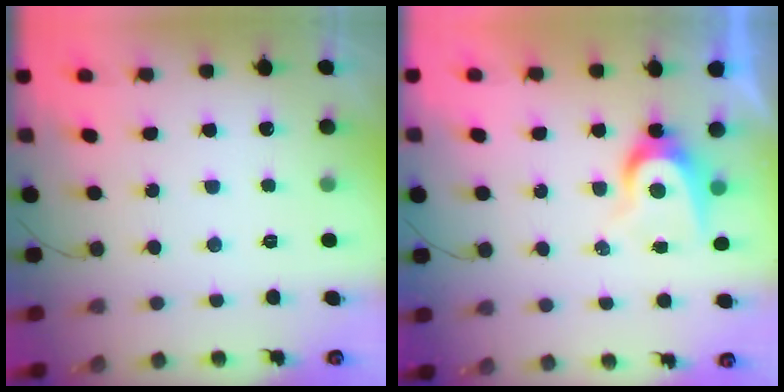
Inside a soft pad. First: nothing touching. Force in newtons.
{"total": 6.9, "press": 6.9, "slide": 0.4}